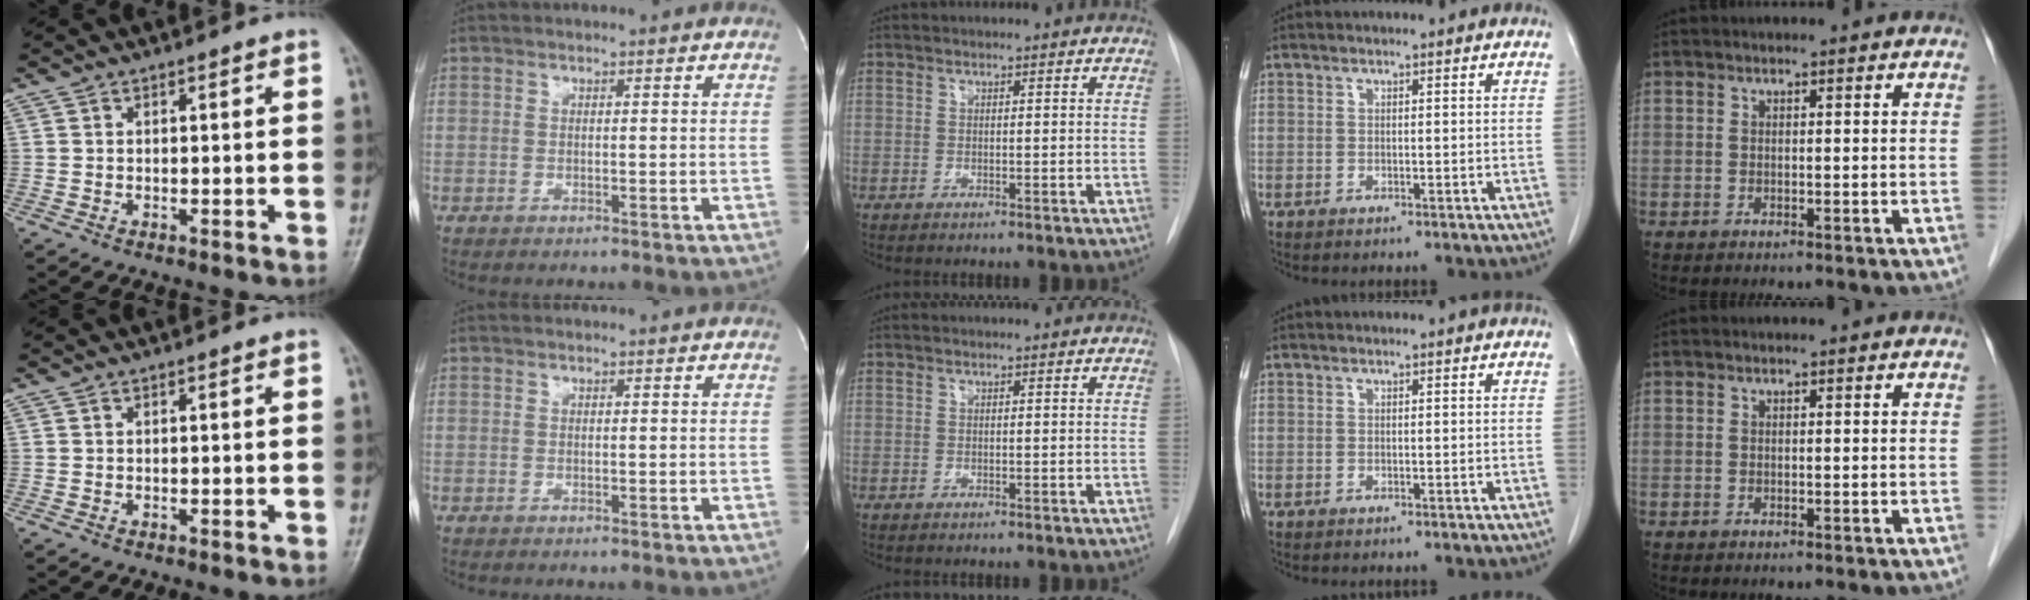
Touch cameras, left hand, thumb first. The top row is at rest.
{}